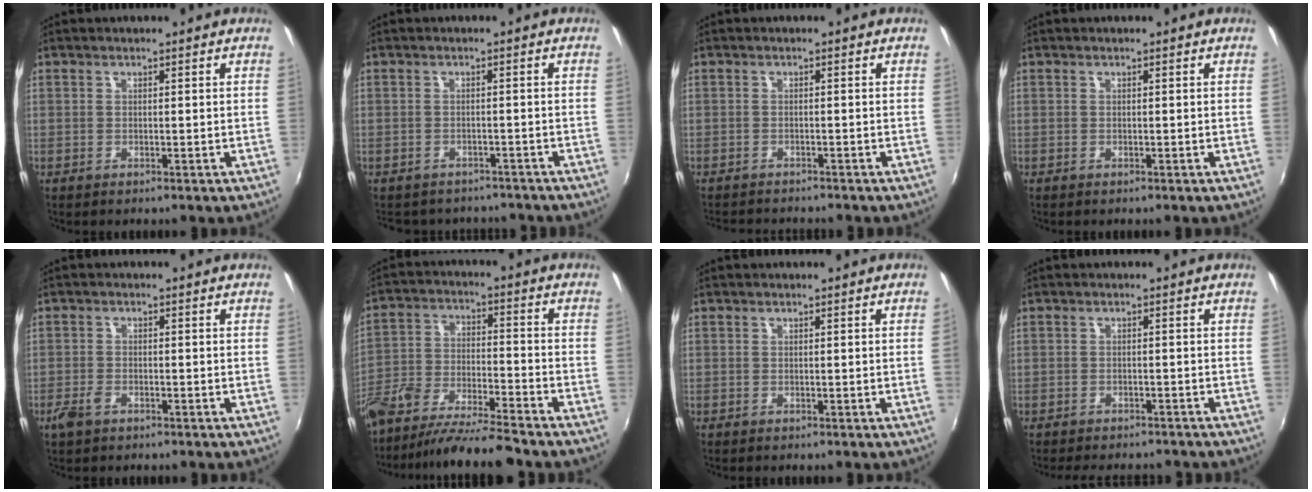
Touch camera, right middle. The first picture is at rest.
{"total": 7.6, "force": [-6.6, 3.1, 2.0], "torque": [-0.048, -0.012, -0.087]}
{"total": 4.4, "force": [-4.2, 0.5, 1.2], "torque": [-0.035, -0.014, -0.067]}
{"total": 0.0}
{"total": 3.4, "force": [-2.2, 1.8, 1.8], "torque": [-0.045, -0.005, -0.043]}
{"total": 13.4, "force": [-11.0, 2.3, 7.2], "torque": [-0.156, -0.018, -0.202]}
{"total": 0.6, "force": [0.1, -0.4, 0.4], "torque": [-0.002, -0.002, 0.001]}
{"total": 5.8, "force": [-5.0, 2.2, 1.9], "torque": [-0.049, -0.004, -0.071]}